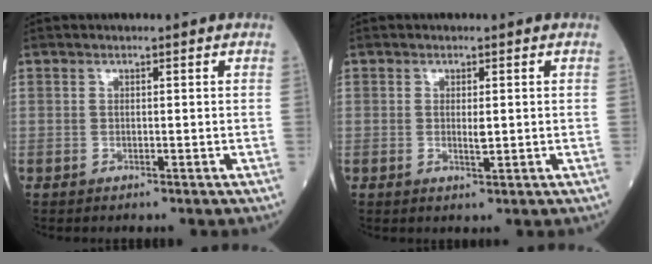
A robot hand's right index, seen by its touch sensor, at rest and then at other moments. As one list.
[{"total": 1.7, "force": [0.1, 0.4, 1.7], "torque": [-0.031, -0.003, 0.001]}]